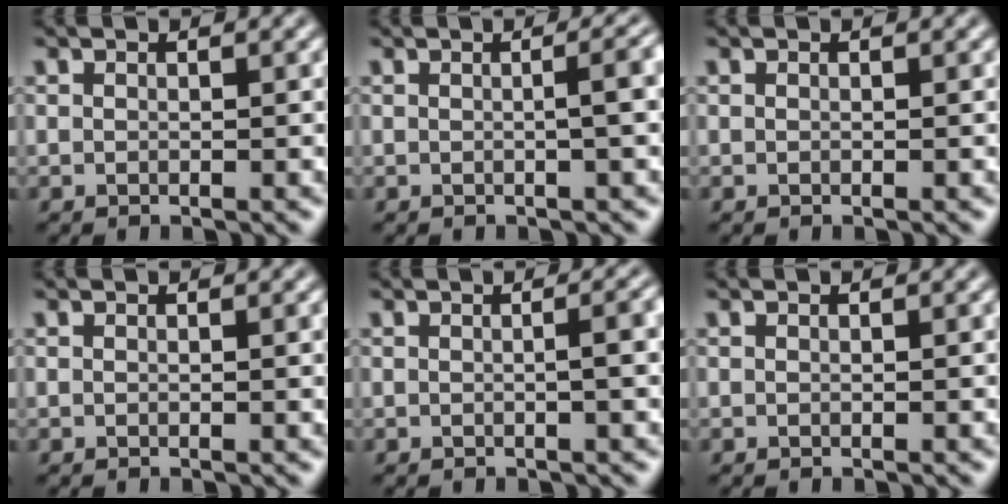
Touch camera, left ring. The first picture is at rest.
{"total": 3.1, "force": [0.2, 1.1, 2.9], "torque": [-0.023, 0.014, -0.001]}
{"total": 0.0}
{"total": 0.6, "force": [0.1, 0.1, 0.6], "torque": [-0.006, 0.001, 0.001]}
{"total": 2.7, "force": [0.1, 0.8, 2.5], "torque": [-0.022, 0.009, -0.001]}
{"total": 0.0}